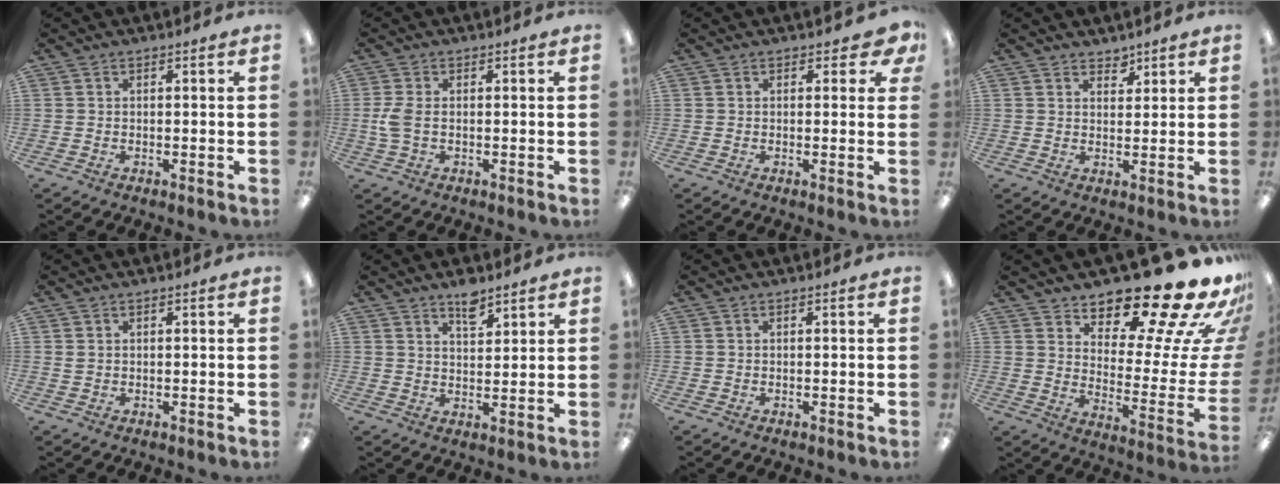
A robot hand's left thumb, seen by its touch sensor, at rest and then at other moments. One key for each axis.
{"total": 4.9, "fx": 0.0, "fy": 2.8, "fz": 4.1, "tx": -0.087, "ty": 0.000, "tz": -0.006}
{"total": 3.4, "fx": 1.7, "fy": 2.1, "fz": 2.0, "tx": -0.017, "ty": -0.001, "tz": 0.029}
{"total": 3.1, "fx": 2.7, "fy": 1.6, "fz": 0.3, "tx": 0.005, "ty": -0.017, "tz": 0.047}
{"total": 1.1, "fx": 0.5, "fy": 0.8, "fz": 0.5, "tx": -0.012, "ty": 0.003, "tz": 0.009}
{"total": 5.9, "fx": 4.6, "fy": 2.5, "fz": 2.9, "tx": -0.034, "ty": -0.027, "tz": 0.078}
{"total": 0.0}
{"total": 22.1, "fx": 18.2, "fy": 6.0, "fz": 11.0, "tx": -0.138, "ty": -0.145, "tz": 0.294}